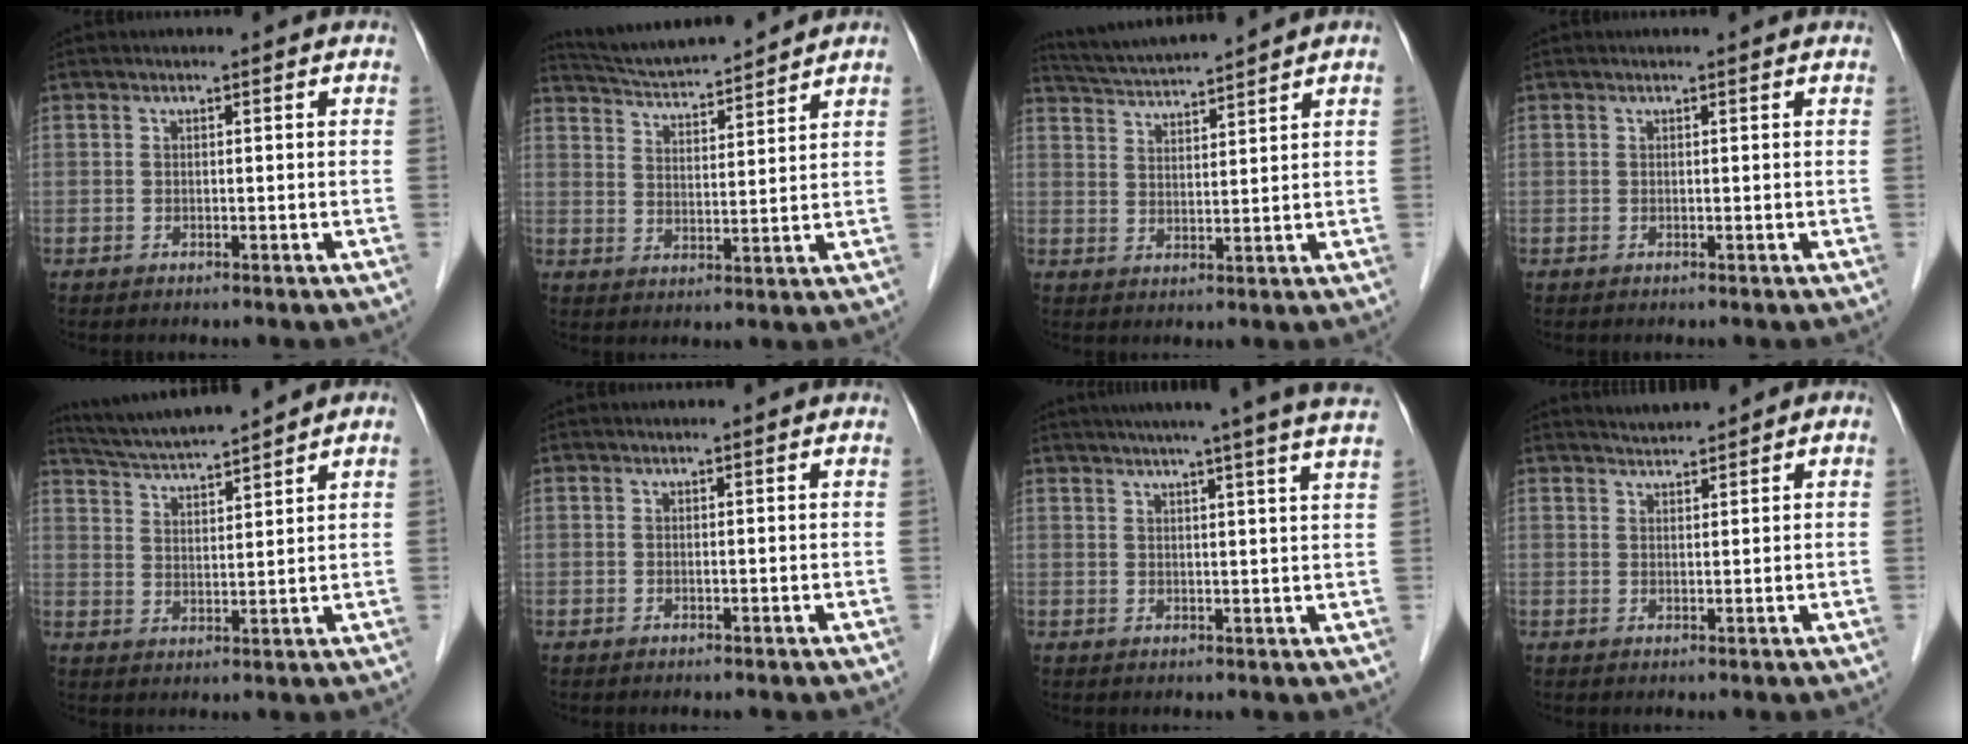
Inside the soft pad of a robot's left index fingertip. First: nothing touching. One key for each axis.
{"total": 11.1, "fx": 10.6, "fy": 0.3, "fz": 3.5, "tx": -0.069, "ty": 0.017, "tz": 0.177}
{"total": 8.1, "fx": 7.7, "fy": -1.1, "fz": 2.3, "tx": -0.051, "ty": 0.019, "tz": 0.138}
{"total": 1.2, "fx": 1.2, "fy": 0.1, "fz": 0.2, "tx": -0.010, "ty": 0.014, "tz": 0.013}
{"total": 8.7, "fx": 8.1, "fy": -0.7, "fz": 3.2, "tx": -0.062, "ty": 0.020, "tz": 0.148}
{"total": 0.0}
{"total": 17.4, "fx": 14.8, "fy": -1.6, "fz": 9.1, "tx": -0.141, "ty": -0.006, "tz": 0.177}
{"total": 2.1, "fx": 2.0, "fy": 0.4, "fz": 0.5, "tx": -0.008, "ty": 0.014, "tz": 0.036}